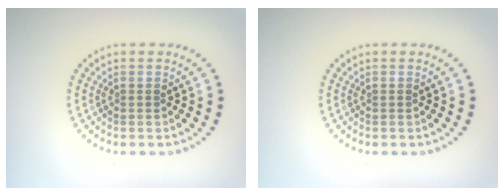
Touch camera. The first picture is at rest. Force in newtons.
{"total": 0.0}